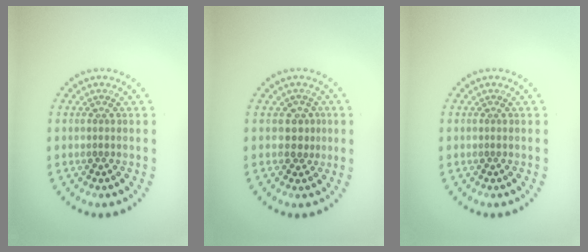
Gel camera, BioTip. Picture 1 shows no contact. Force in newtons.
{"total": 1.8, "press": 1.4, "slide": 1.1}
{"total": 0.0}